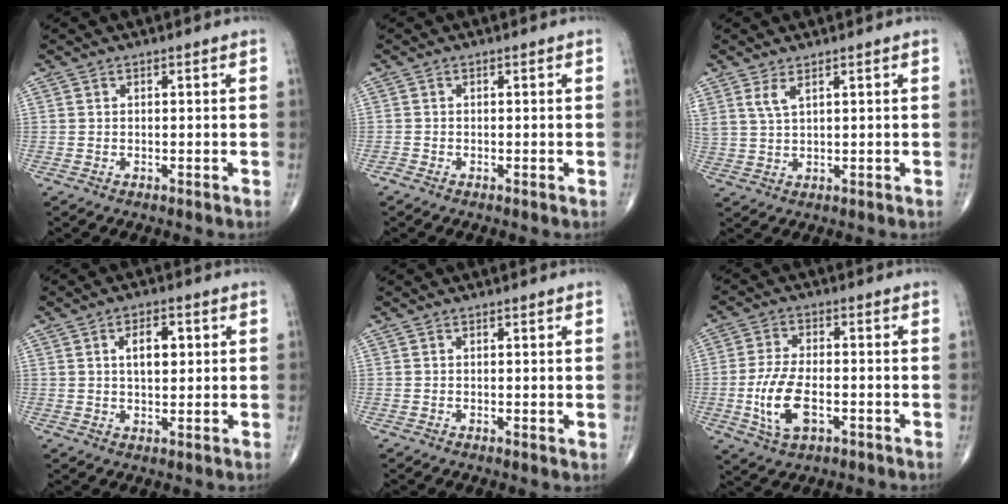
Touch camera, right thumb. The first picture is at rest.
{"total": 0.6, "force": [-0.4, 0.2, 0.4], "torque": [-0.011, -0.003, -0.014]}
{"total": 3.2, "force": [1.9, 1.0, 2.4], "torque": [-0.053, -0.007, 0.046]}
{"total": 5.8, "force": [1.4, 3.0, 4.7], "torque": [-0.062, 0.000, 0.023]}
{"total": 0.9, "force": [0.2, 0.3, 0.8], "torque": [-0.013, -0.003, 0.003]}
{"total": 9.7, "force": [-2.6, 4.8, 8.0], "torque": [-0.166, 0.007, -0.046]}